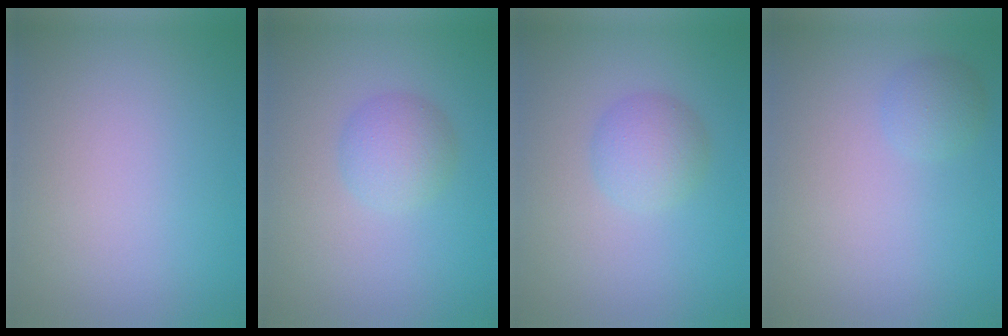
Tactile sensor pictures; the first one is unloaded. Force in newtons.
{"total": 2.7, "press": 2.7, "slide": 0.1}
{"total": 2.7, "press": 2.7, "slide": 0.1}
{"total": 1.5, "press": 1.5, "slide": 0.1}